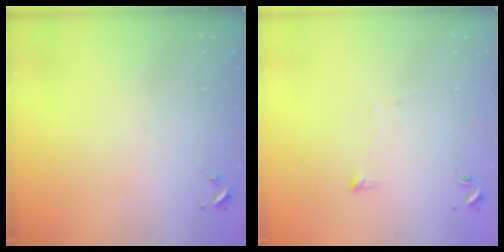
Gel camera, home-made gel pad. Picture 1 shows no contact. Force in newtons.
{"total": 4.5, "press": 4.4, "slide": 0.4}